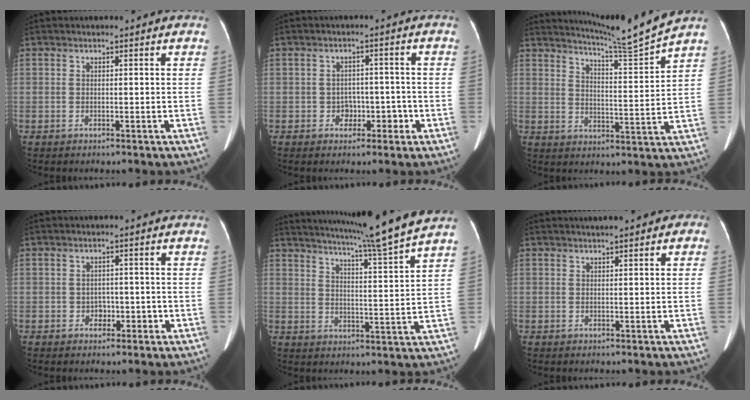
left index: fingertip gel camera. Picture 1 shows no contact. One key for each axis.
{"total": 3.4, "fx": -1.3, "fy": 2.7, "fz": 1.6, "tx": -0.015, "ty": 0.015, "tz": -0.012}
{"total": 9.3, "fx": 8.6, "fy": -3.1, "fz": 1.6, "tx": -0.044, "ty": -0.054, "tz": 0.140}
{"total": 2.3, "fx": -0.8, "fy": 1.8, "fz": 1.0, "tx": -0.010, "ty": 0.010, "tz": -0.008}
{"total": 12.6, "fx": 11.0, "fy": -2.9, "fz": 5.4, "tx": -0.093, "ty": -0.034, "tz": 0.157}
{"total": 3.2, "fx": 1.6, "fy": 1.0, "fz": 2.6, "tx": -0.035, "ty": 0.017, "tz": 0.018}